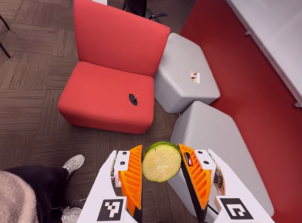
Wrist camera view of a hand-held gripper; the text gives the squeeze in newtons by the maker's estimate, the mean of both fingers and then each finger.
{"total": 8.4, "left": 8.8, "right": 8.0}